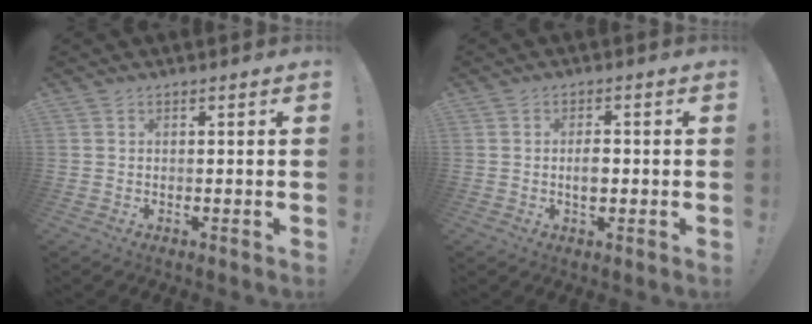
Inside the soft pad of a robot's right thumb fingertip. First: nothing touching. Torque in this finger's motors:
{"motor_torque": [0.06, 0.44, 0.19, 0.26, -0.01]}